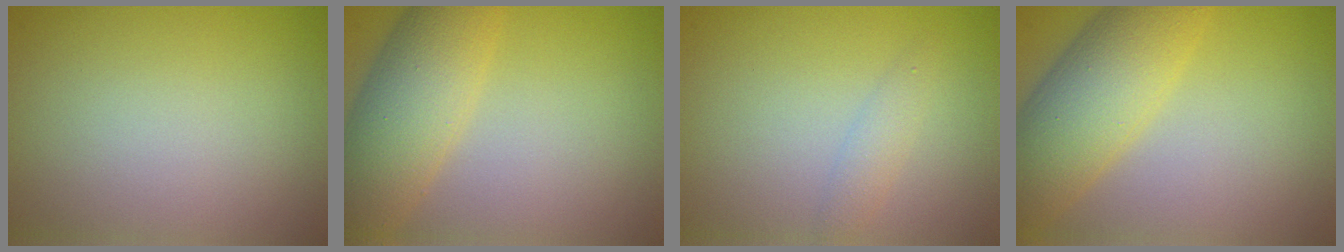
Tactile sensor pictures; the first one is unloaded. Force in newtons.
{"total": 7.1, "press": 7.0, "slide": 0.3}
{"total": 1.4, "press": 1.4, "slide": 0.1}
{"total": 7.6, "press": 7.6, "slide": 0.2}